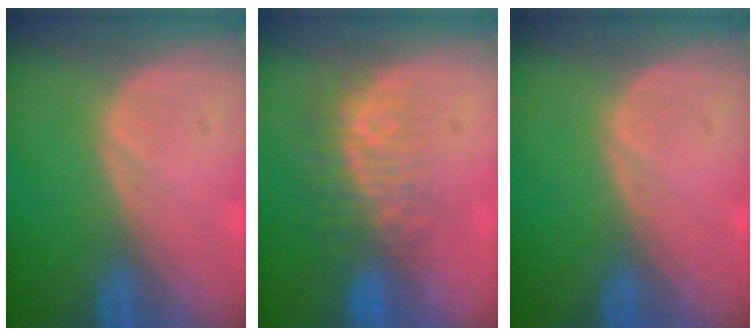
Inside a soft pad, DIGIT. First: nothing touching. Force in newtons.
{"total": 8.1, "press": 7.0, "slide": 4.2}
{"total": 0.0}